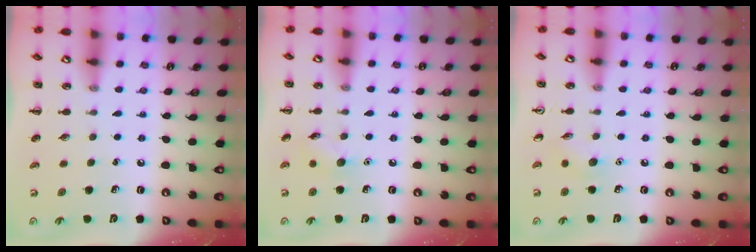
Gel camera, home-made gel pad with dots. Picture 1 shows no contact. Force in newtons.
{"total": 5.9, "press": 5.7, "slide": 1.6}
{"total": 5.9, "press": 5.7, "slide": 1.5}